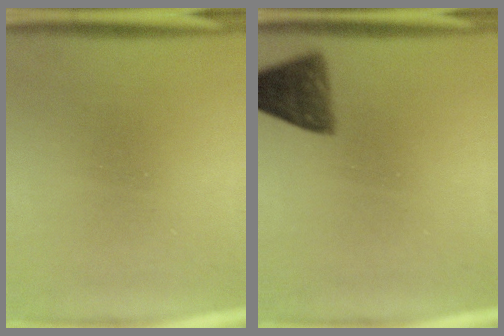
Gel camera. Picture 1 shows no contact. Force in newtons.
{"total": 6.4}